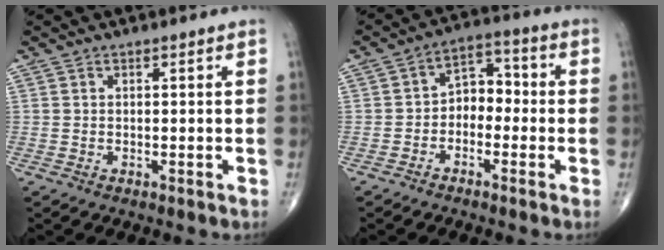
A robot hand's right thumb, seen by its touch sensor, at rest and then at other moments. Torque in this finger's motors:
{"motor_torque": [-0.26, 0.40, 0.01, -0.15, 0.05]}